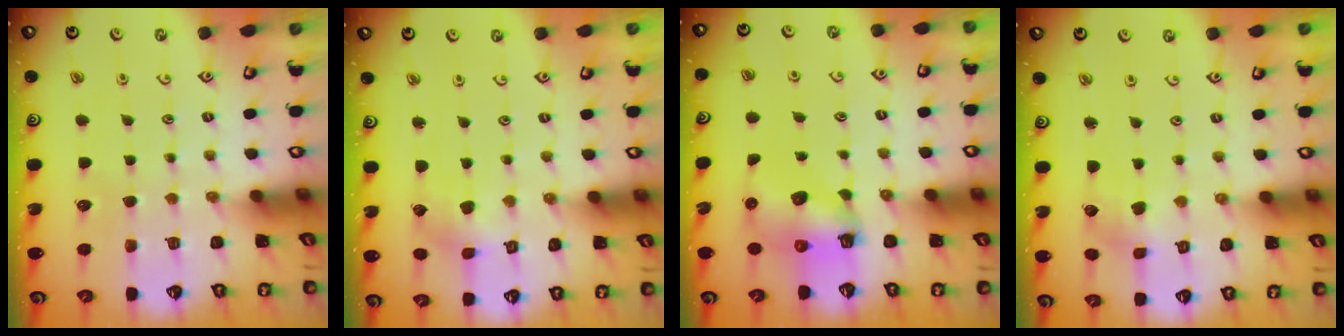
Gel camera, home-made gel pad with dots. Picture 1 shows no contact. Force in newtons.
{"total": 2.6, "press": 2.6, "slide": 0.1}
{"total": 6.9, "press": 6.8, "slide": 0.9}
{"total": 2.4, "press": 2.3, "slide": 0.6}